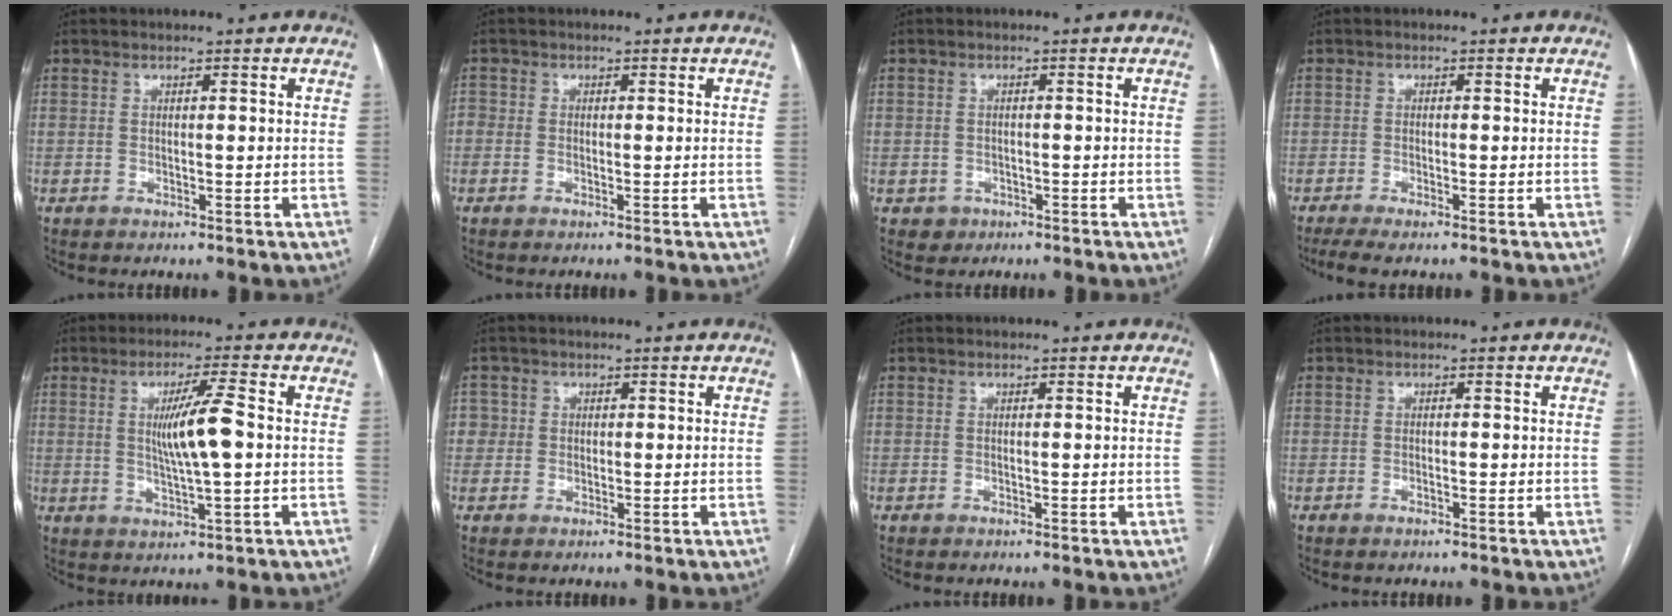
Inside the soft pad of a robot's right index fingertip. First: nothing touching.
{"total": 1.2, "force": [-0.3, 0.9, 0.8], "torque": [-0.019, 0.005, -0.007]}
{"total": 2.4, "force": [-1.0, 2.2, 0.1], "torque": [0.005, 0.010, -0.013]}
{"total": 4.2, "force": [-3.2, 0.4, 2.7], "torque": [-0.044, -0.008, -0.053]}
{"total": 7.4, "force": [0.5, 0.0, 7.3], "torque": [-0.133, -0.004, 0.010]}
{"total": 2.5, "force": [0.4, 2.5, 0.0], "torque": [0.016, 0.007, 0.004]}
{"total": 0.0}
{"total": 0.6, "force": [-0.5, 0.1, 0.4], "torque": [-0.009, 0.000, -0.006]}